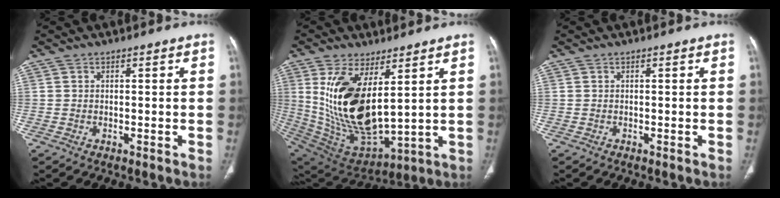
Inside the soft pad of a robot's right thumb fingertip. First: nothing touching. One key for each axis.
{"total": 20.0, "fx": 5.4, "fy": 9.3, "fz": 16.9, "tx": -0.318, "ty": -0.039, "tz": 0.128}
{"total": 0.0}